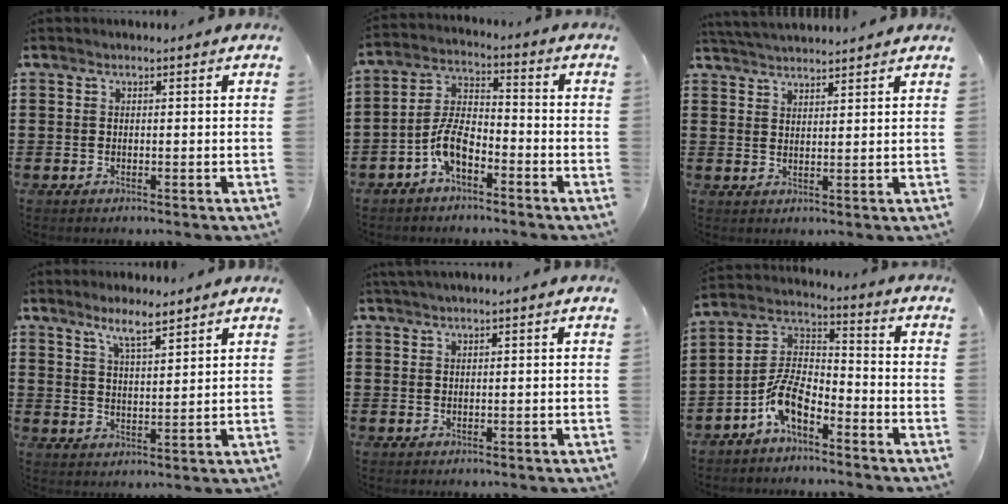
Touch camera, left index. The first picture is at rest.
{"total": 6.8, "force": [-3.8, 2.8, 4.9], "torque": [-0.118, 0.004, -0.079]}
{"total": 3.2, "force": [3.2, -0.2, 0.2], "torque": [-0.014, -0.008, 0.059]}
{"total": 5.0, "force": [4.1, 0.5, 2.8], "torque": [-0.066, -0.004, 0.072]}
{"total": 1.0, "force": [0.7, -0.1, 0.7], "torque": [-0.012, -0.001, 0.014]}
{"total": 8.1, "force": [-5.4, 2.9, 5.2], "torque": [-0.131, -0.005, -0.113]}